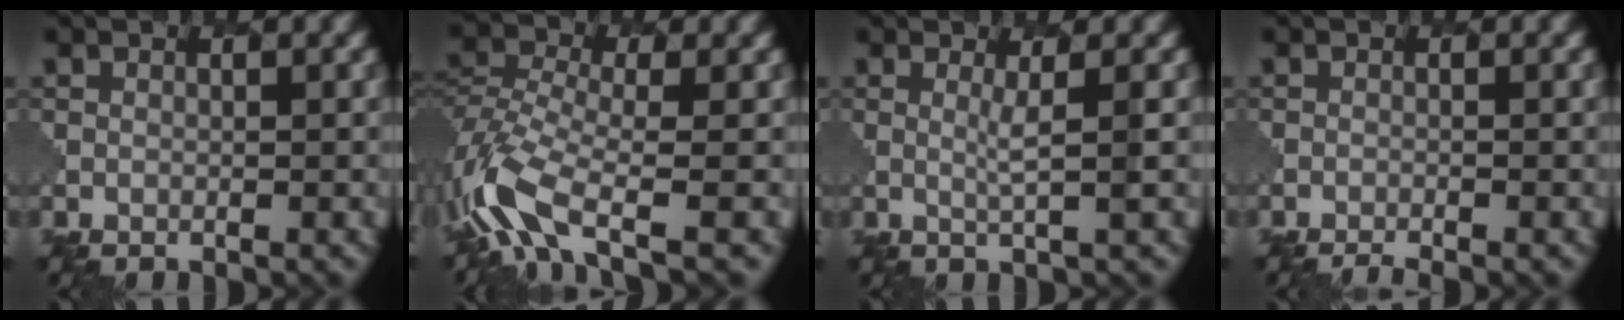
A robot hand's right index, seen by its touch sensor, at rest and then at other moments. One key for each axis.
{"total": 7.4, "fx": -4.1, "fy": 2.9, "fz": 5.4, "tx": -0.121, "ty": -0.007, "tz": -0.094}
{"total": 1.6, "fx": 0.5, "fy": 0.2, "fz": 1.4, "tx": -0.028, "ty": -0.004, "tz": 0.007}
{"total": 1.3, "fx": -1.2, "fy": 0.2, "fz": 0.4, "tx": 0.000, "ty": -0.001, "tz": -0.023}